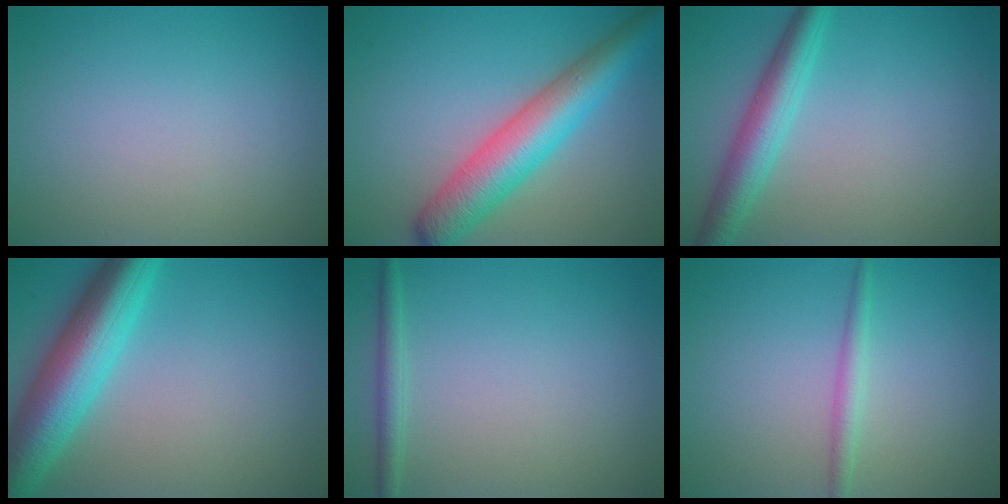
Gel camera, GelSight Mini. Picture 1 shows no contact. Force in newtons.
{"total": 7.0, "press": 7.0, "slide": 0.1}
{"total": 4.2, "press": 4.2, "slide": 0.1}
{"total": 8.5, "press": 8.5, "slide": 0.2}
{"total": 1.6, "press": 1.6, "slide": 0.1}
{"total": 1.7, "press": 1.7, "slide": 0.1}